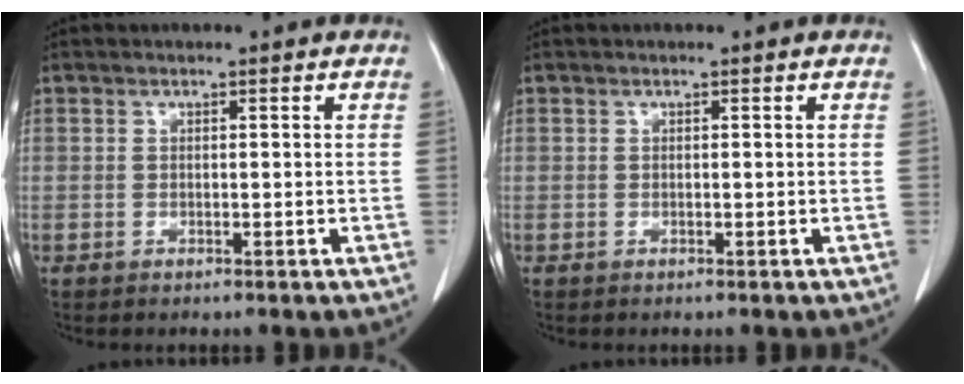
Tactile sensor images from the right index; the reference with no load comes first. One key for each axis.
{"total": 0.0}